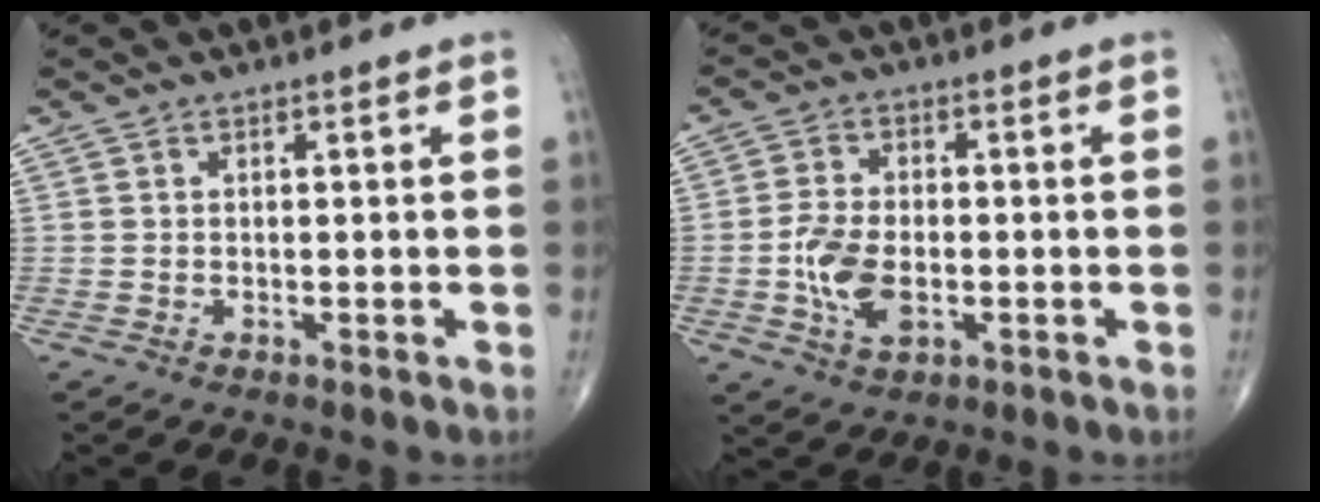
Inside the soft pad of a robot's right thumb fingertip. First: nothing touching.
{"total": 8.1, "force": [-1.8, 4.6, 6.4], "torque": [-0.124, 0.003, -0.032]}